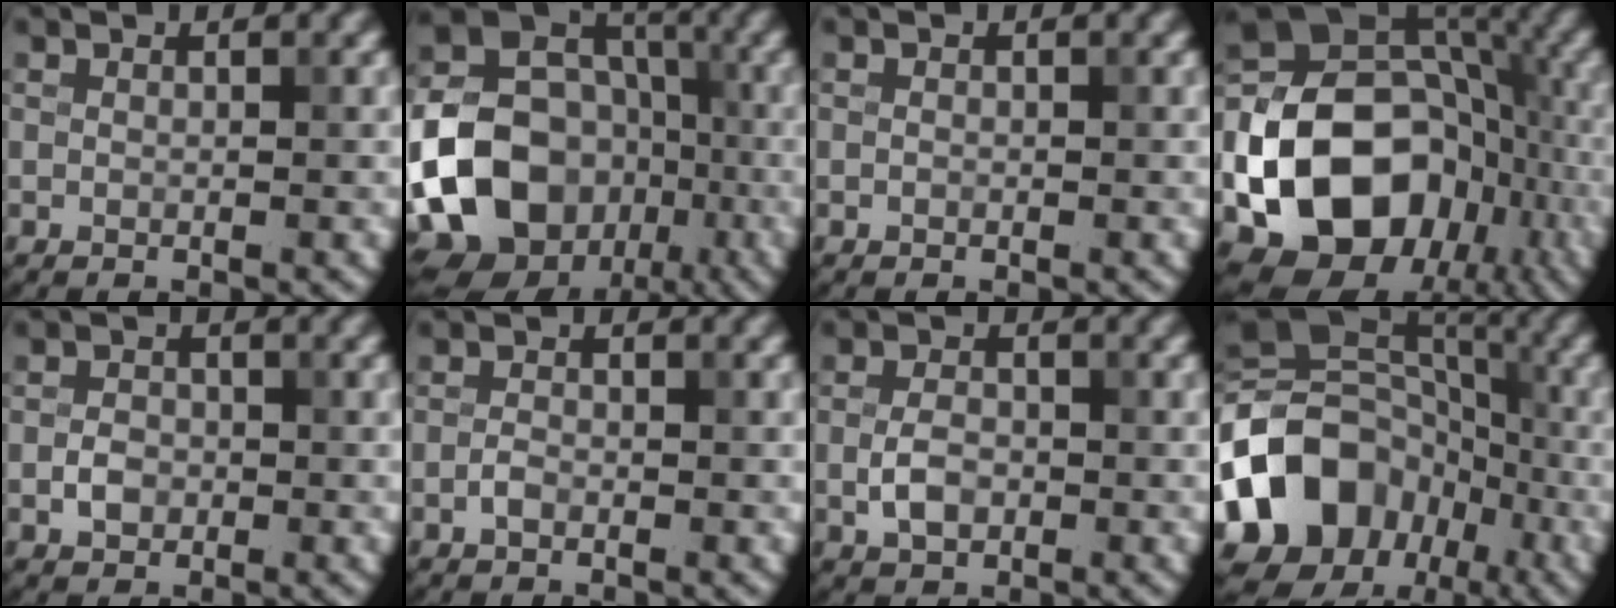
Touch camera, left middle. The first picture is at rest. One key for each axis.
{"total": 16.9, "fx": -4.9, "fy": 13.1, "fz": 9.4, "tx": -0.200, "ty": -0.019, "tz": -0.095}
{"total": 0.0}
{"total": 18.8, "fx": -6.3, "fy": 14.8, "fz": 9.7, "tx": -0.166, "ty": -0.019, "tz": -0.126}
{"total": 1.8, "fx": -0.6, "fy": 1.4, "fz": 1.0, "tx": -0.017, "ty": 0.003, "tz": -0.015}
{"total": 1.1, "fx": -0.6, "fy": 0.6, "fz": 0.7, "tx": -0.014, "ty": 0.001, "tz": -0.014}
{"total": 2.6, "fx": -0.6, "fy": 1.7, "fz": 1.9, "tx": -0.039, "ty": 0.000, "tz": -0.013}
{"total": 13.3, "fx": -4.9, "fy": 10.5, "fz": 6.5, "tx": -0.139, "ty": 0.005, "tz": -0.098}